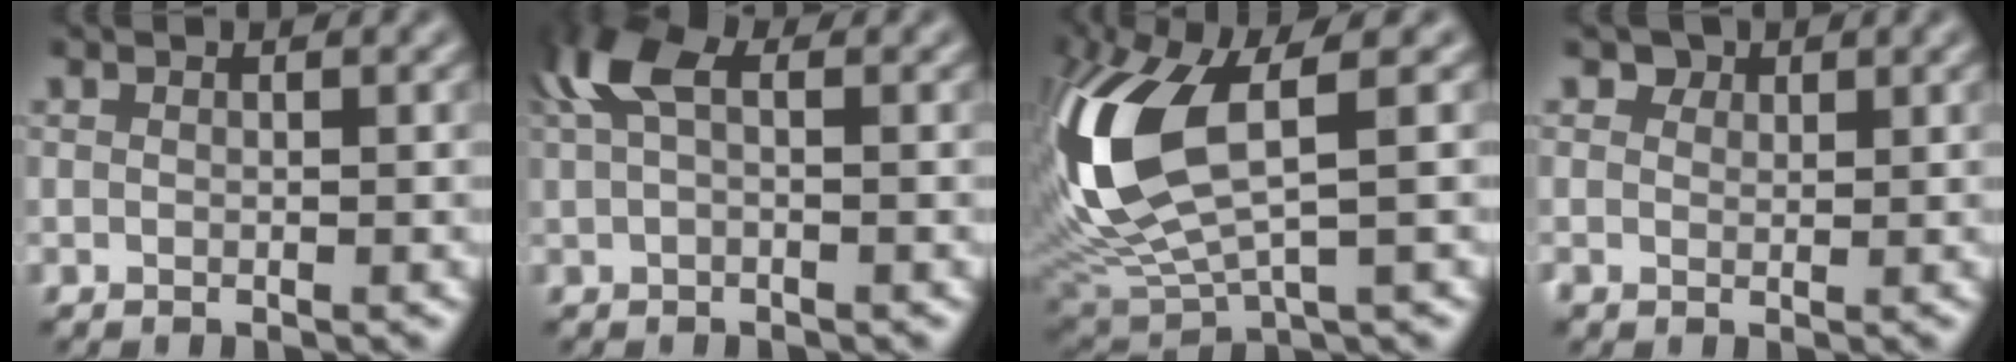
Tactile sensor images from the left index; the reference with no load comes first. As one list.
[{"total": 4.6, "force": [1.7, 2.2, 3.6], "torque": [-0.080, 0.016, 0.023]}, {"total": 10.7, "force": [2.0, 4.4, 9.5], "torque": [-0.231, -0.003, 0.040]}, {"total": 2.2, "force": [1.2, 1.8, 0.7], "torque": [-0.013, -0.003, 0.015]}]